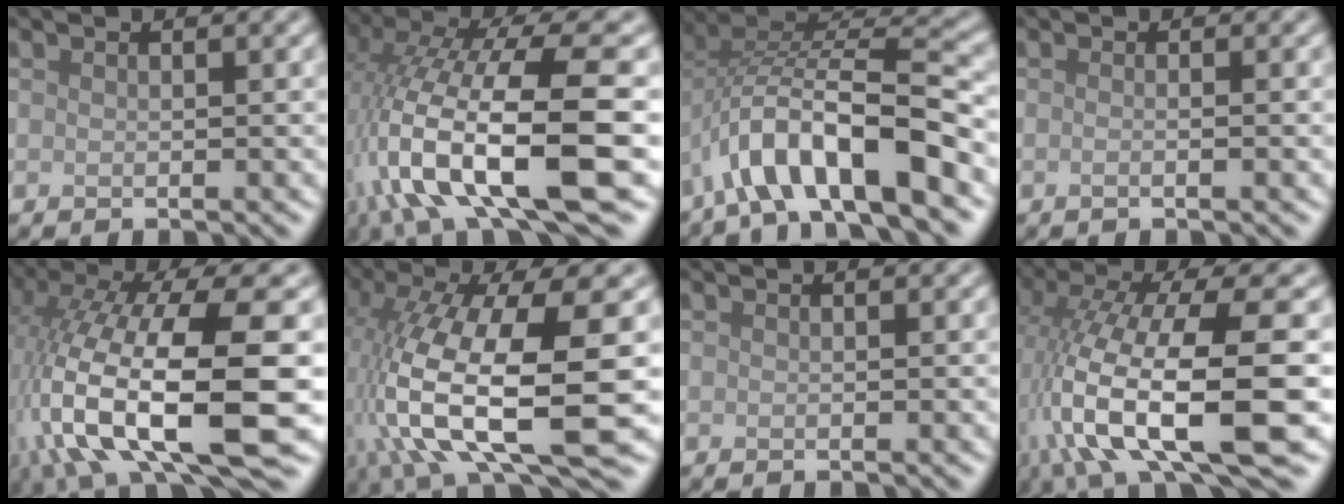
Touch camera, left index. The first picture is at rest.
{"total": 13.5, "force": [-3.4, 3.6, 12.6], "torque": [-0.218, 0.005, -0.052]}
{"total": 9.5, "force": [-4.5, 3.0, 7.8], "torque": [-0.125, 0.014, -0.080]}
{"total": 1.6, "force": [0.0, 0.8, 1.4], "torque": [0.004, -0.008, -0.014]}
{"total": 14.5, "force": [-3.0, 4.8, 13.4], "torque": [-0.252, -0.005, -0.042]}
{"total": 14.3, "force": [-2.5, 5.2, 13.1], "torque": [-0.270, -0.028, -0.033]}
{"total": 0.0}
{"total": 13.4, "force": [-2.8, 3.8, 12.5], "torque": [-0.231, -0.009, -0.042]}